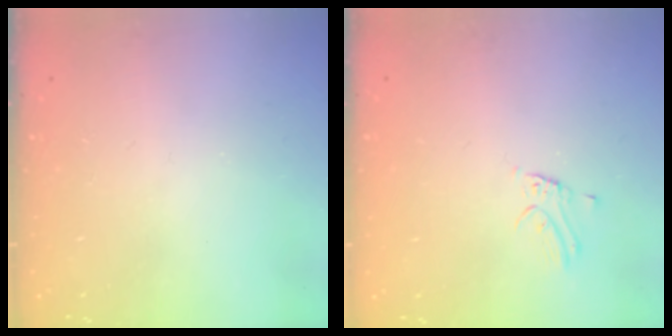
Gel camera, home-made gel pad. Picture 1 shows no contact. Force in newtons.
{"total": 1.6, "press": 1.6, "slide": 0.1}